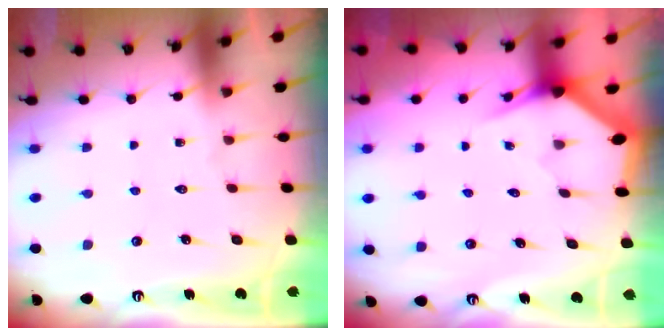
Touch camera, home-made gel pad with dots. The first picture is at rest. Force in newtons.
{"total": 3.0, "press": 3.0, "slide": 0.1}